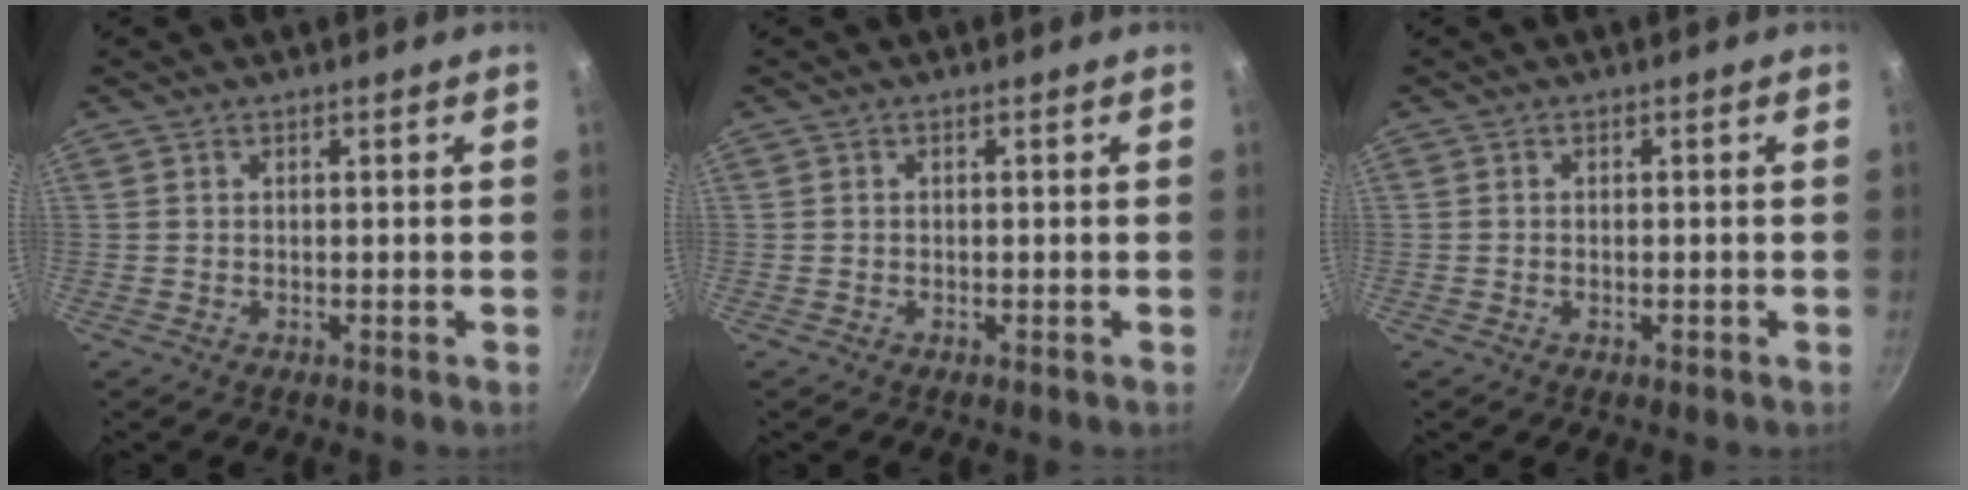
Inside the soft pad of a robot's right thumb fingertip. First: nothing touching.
{"total": 0.0}
{"total": 1.1, "force": [-0.4, 0.5, 0.9], "torque": [-0.016, 0.002, -0.008]}